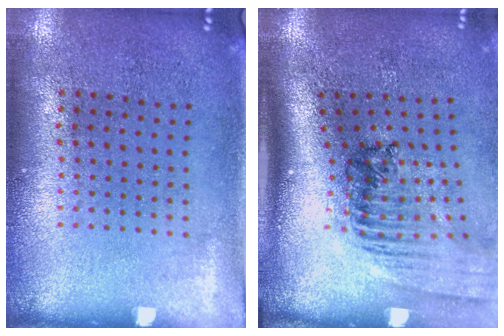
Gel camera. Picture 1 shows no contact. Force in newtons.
{"total": 1.8, "press": 1.4, "slide": 1.2}